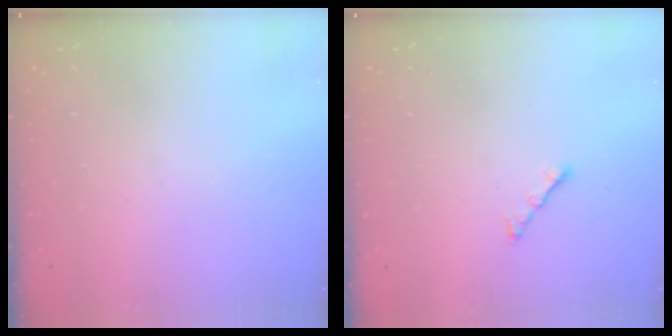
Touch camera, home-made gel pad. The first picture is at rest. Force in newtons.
{"total": 2.3, "press": 2.2, "slide": 0.7}